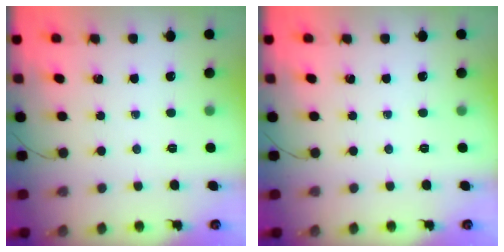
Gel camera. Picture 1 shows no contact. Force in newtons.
{"total": 0.0}